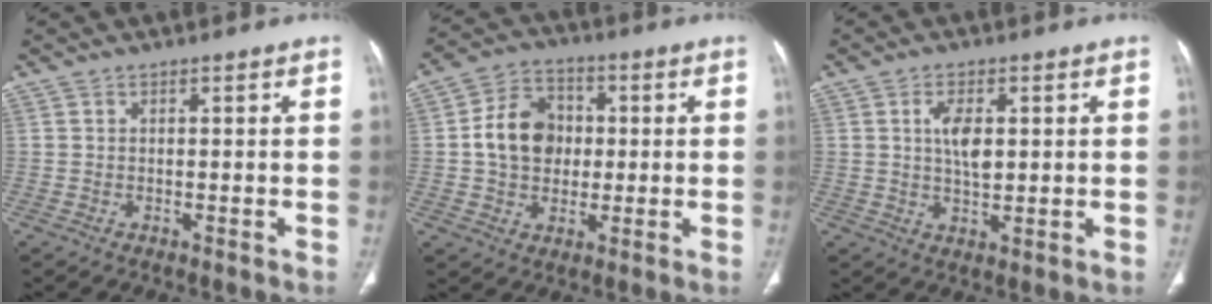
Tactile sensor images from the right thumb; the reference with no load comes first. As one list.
[{"total": 11.1, "force": [0.5, 8.9, 6.6], "torque": [-0.087, 0.016, 0.003]}, {"total": 5.9, "force": [1.2, 2.8, 5.0], "torque": [-0.083, -0.010, 0.020]}]